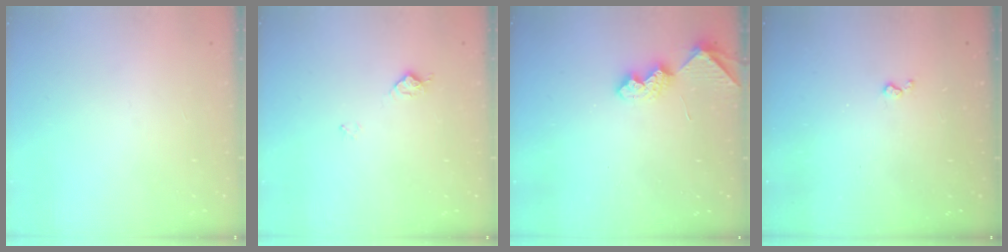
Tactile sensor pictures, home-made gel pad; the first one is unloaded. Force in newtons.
{"total": 7.4, "press": 7.4, "slide": 0.7}
{"total": 6.6, "press": 6.6, "slide": 0.3}
{"total": 2.9, "press": 2.9, "slide": 0.5}